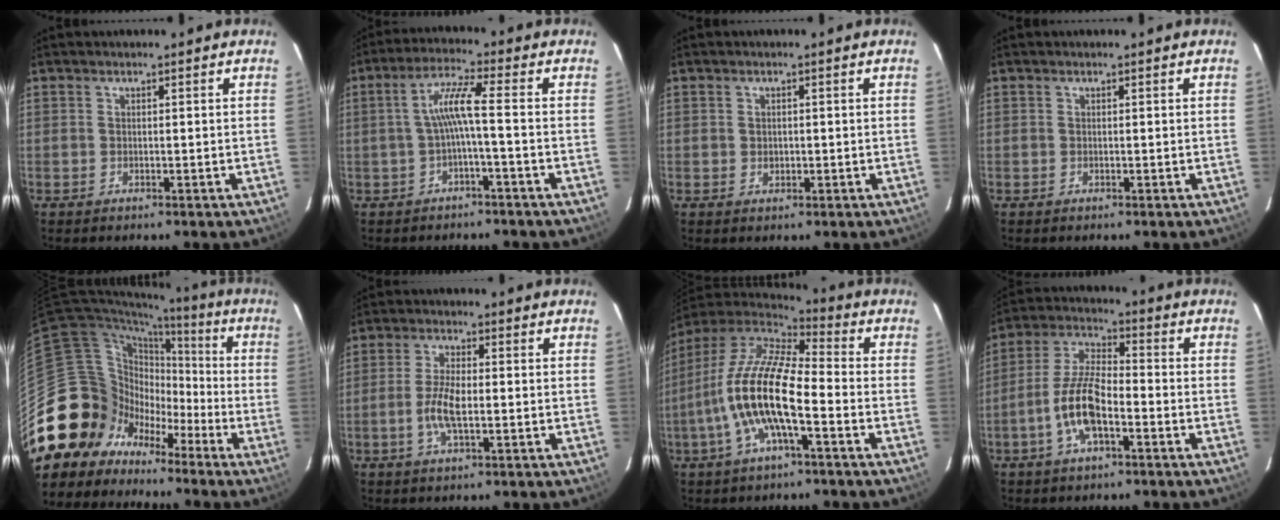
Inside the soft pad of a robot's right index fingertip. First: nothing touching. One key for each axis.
{"total": 5.5, "fx": -1.4, "fy": -0.4, "fz": 5.3, "tx": -0.117, "ty": 0.011, "tz": -0.022}
{"total": 1.3, "fx": 0.1, "fy": 1.3, "fz": 0.4, "tx": -0.003, "ty": 0.002, "tz": 0.002}
{"total": 0.0}
{"total": 17.8, "fx": -8.4, "fy": 15.1, "fz": 4.3, "tx": -0.109, "ty": 0.061, "tz": -0.140}
{"total": 5.9, "fx": -1.2, "fy": 1.8, "fz": 5.5, "tx": -0.115, "ty": 0.001, "tz": -0.023}
{"total": 16.4, "fx": -4.8, "fy": 4.6, "fz": 15.0, "tx": -0.287, "ty": -0.010, "tz": -0.096}
{"total": 10.6, "fx": -4.1, "fy": 3.8, "fz": 9.0, "tx": -0.192, "ty": 0.006, "tz": -0.079}